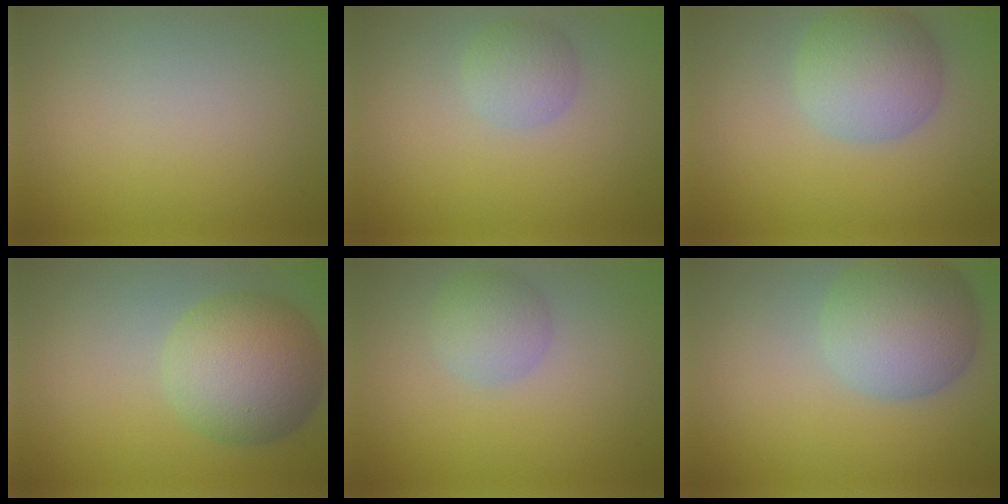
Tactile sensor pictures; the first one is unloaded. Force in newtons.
{"total": 2.3, "press": 2.3, "slide": 0.2}
{"total": 5.5, "press": 5.5, "slide": 0.3}
{"total": 7.6, "press": 7.6, "slide": 0.3}
{"total": 2.7, "press": 2.7, "slide": 0.2}
{"total": 6.9, "press": 6.9, "slide": 0.5}